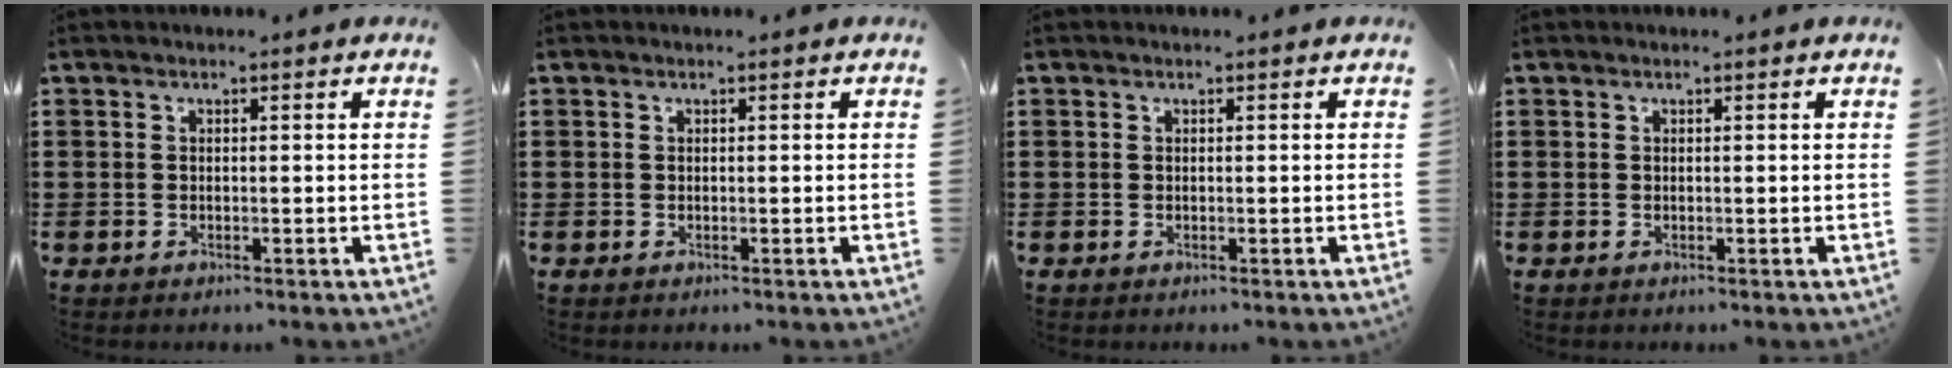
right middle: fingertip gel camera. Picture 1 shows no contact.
{"total": 0.0}
{"total": 0.0}
{"total": 0.0}